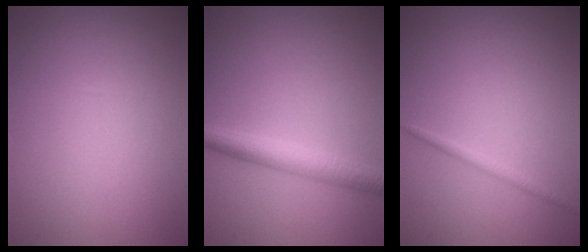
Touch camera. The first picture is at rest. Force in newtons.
{"total": 3.1, "press": 3.1, "slide": 0.1}
{"total": 0.9, "press": 0.9, "slide": 0.0}